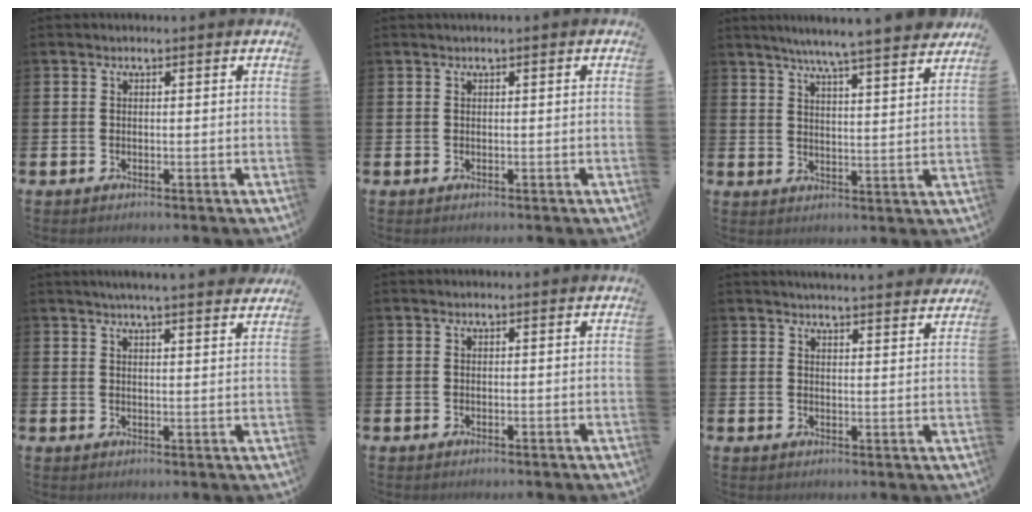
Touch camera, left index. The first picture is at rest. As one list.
[{"total": 0.0}, {"total": 6.8, "force": [6.4, -0.6, 2.2], "torque": [-0.048, -0.044, 0.108]}, {"total": 4.2, "force": [4.1, -0.4, 1.0], "torque": [-0.017, -0.021, 0.071]}, {"total": 0.0}, {"total": 3.8, "force": [3.8, -0.4, 0.1], "torque": [0.003, -0.026, 0.066]}]